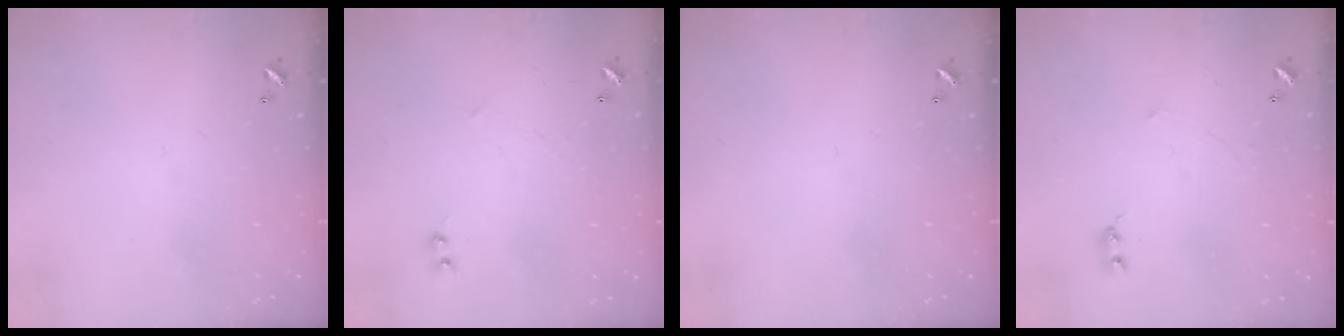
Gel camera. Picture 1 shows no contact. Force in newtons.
{"total": 1.1, "press": 0.9, "slide": 0.6}
{"total": 0.0}
{"total": 0.9, "press": 0.8, "slide": 0.3}